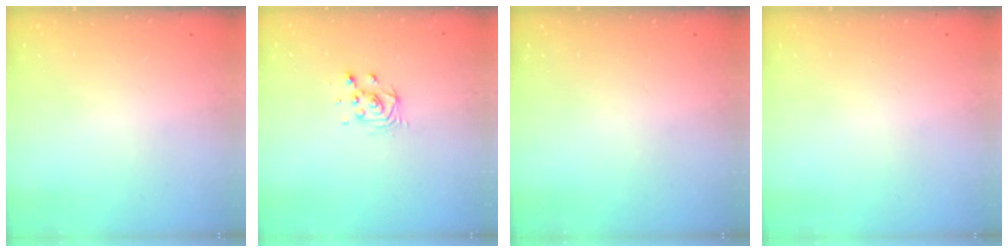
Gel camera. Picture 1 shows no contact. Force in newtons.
{"total": 4.1, "press": 4.1, "slide": 0.4}
{"total": 0.0}
{"total": 0.0}